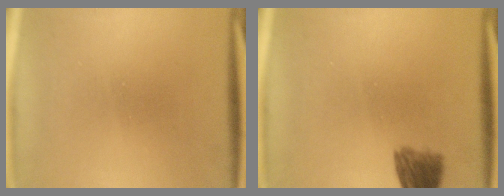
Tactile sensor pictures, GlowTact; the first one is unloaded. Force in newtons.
{"total": 5.3}